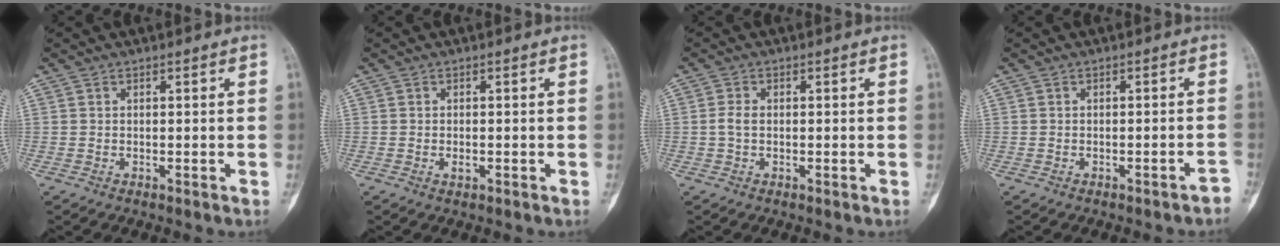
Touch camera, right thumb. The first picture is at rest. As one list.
[{"total": 1.1, "force": [-0.3, 0.6, 0.9], "torque": [-0.013, 0.001, -0.003]}, {"total": 2.0, "force": [-0.1, 1.2, 1.6], "torque": [-0.034, 0.004, -0.006]}, {"total": 1.8, "force": [-1.5, 0.3, 1.0], "torque": [-0.015, 0.018, -0.013]}]